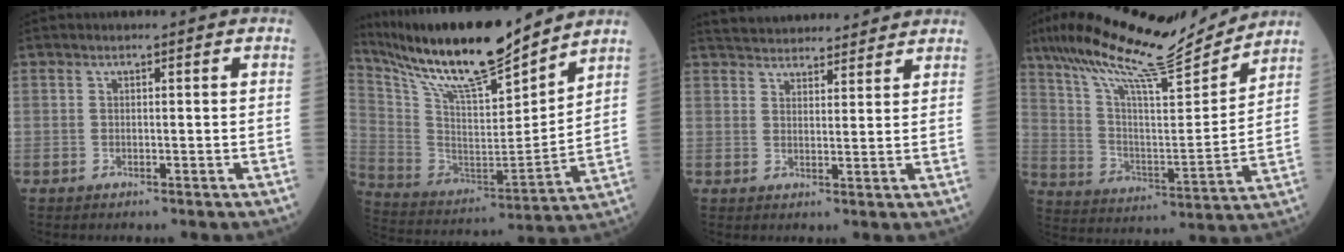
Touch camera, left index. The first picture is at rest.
{"total": 20.6, "force": [17.6, 2.3, 10.6], "torque": [-0.204, -0.007, 0.316]}
{"total": 13.0, "force": [12.3, 2.7, 3.2], "torque": [-0.044, 0.031, 0.174]}
{"total": 18.5, "force": [16.4, 1.6, 8.4], "torque": [-0.159, 0.001, 0.270]}